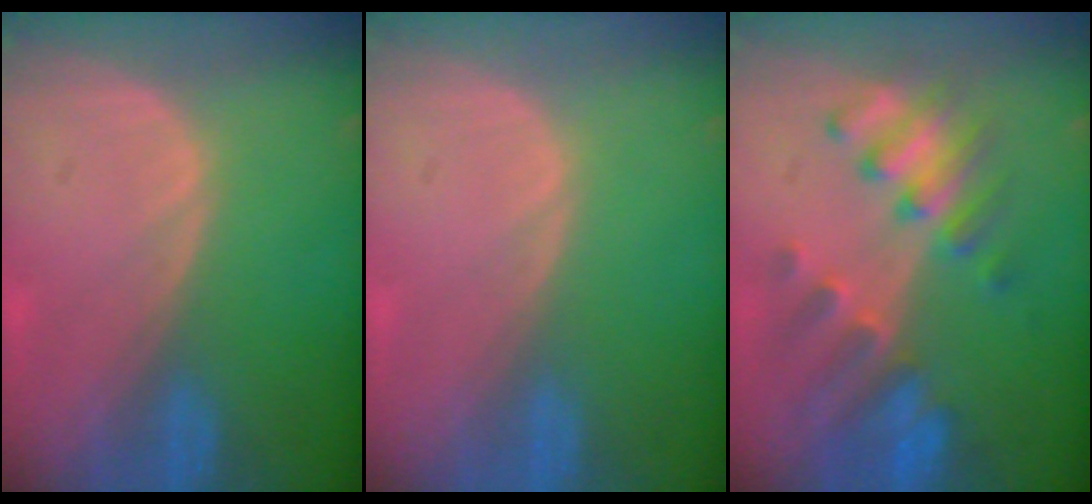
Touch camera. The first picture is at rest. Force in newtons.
{"total": 0.0}
{"total": 8.0, "press": 7.8, "slide": 1.3}